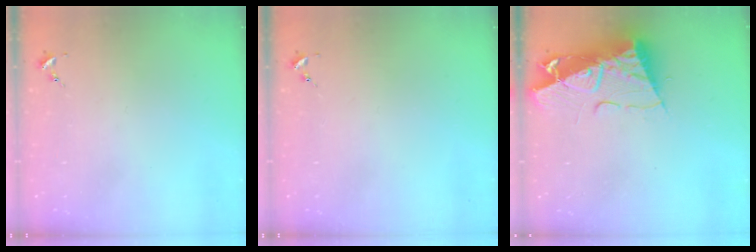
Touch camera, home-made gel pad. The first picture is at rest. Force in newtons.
{"total": 0.0}
{"total": 13.6, "press": 13.6, "slide": 1.1}